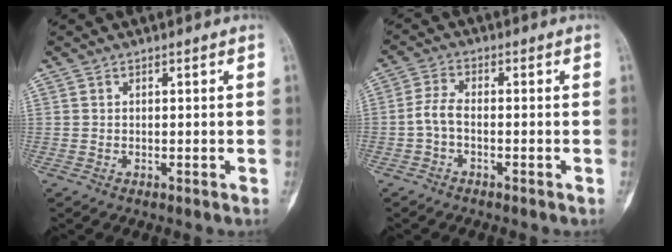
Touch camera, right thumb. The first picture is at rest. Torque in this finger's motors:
{"motor_torque": [0.51, 0.47, 0.20, -0.19, 0.05]}